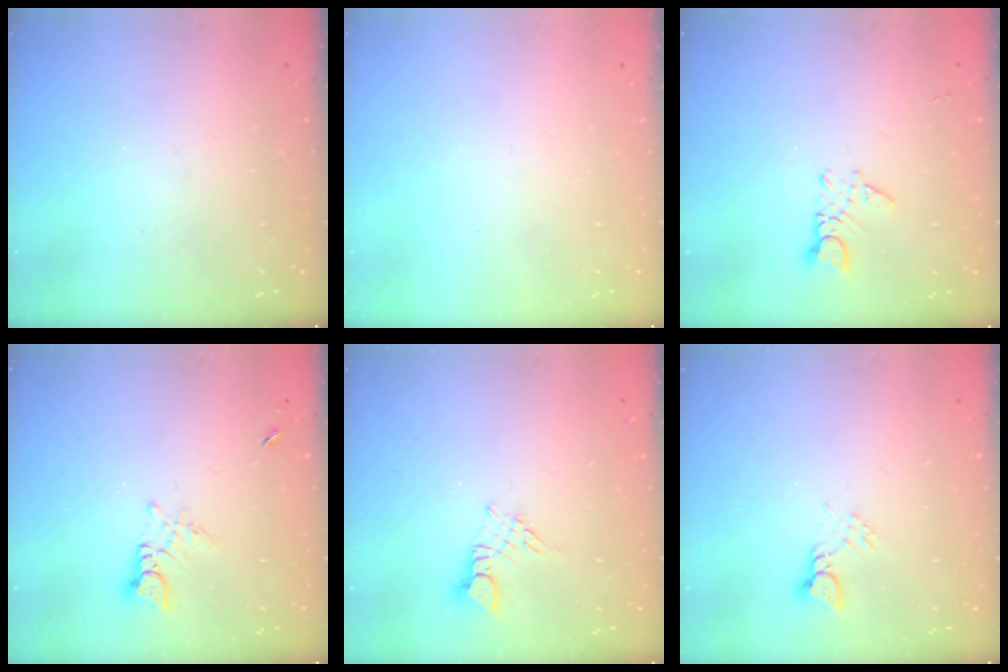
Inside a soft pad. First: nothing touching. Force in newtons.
{"total": 0.0}
{"total": 2.5, "press": 2.4, "slide": 0.4}
{"total": 3.2, "press": 3.2, "slide": 0.3}
{"total": 2.9, "press": 2.9, "slide": 0.3}
{"total": 3.7, "press": 3.6, "slide": 0.5}